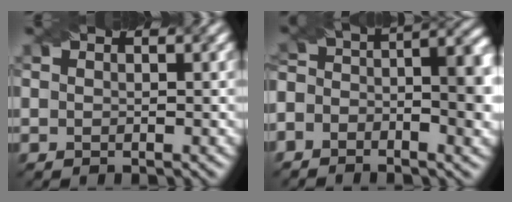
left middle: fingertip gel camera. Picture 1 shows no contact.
{"total": 9.1, "force": [-3.0, 5.2, 6.9], "torque": [-0.109, -0.001, -0.057]}